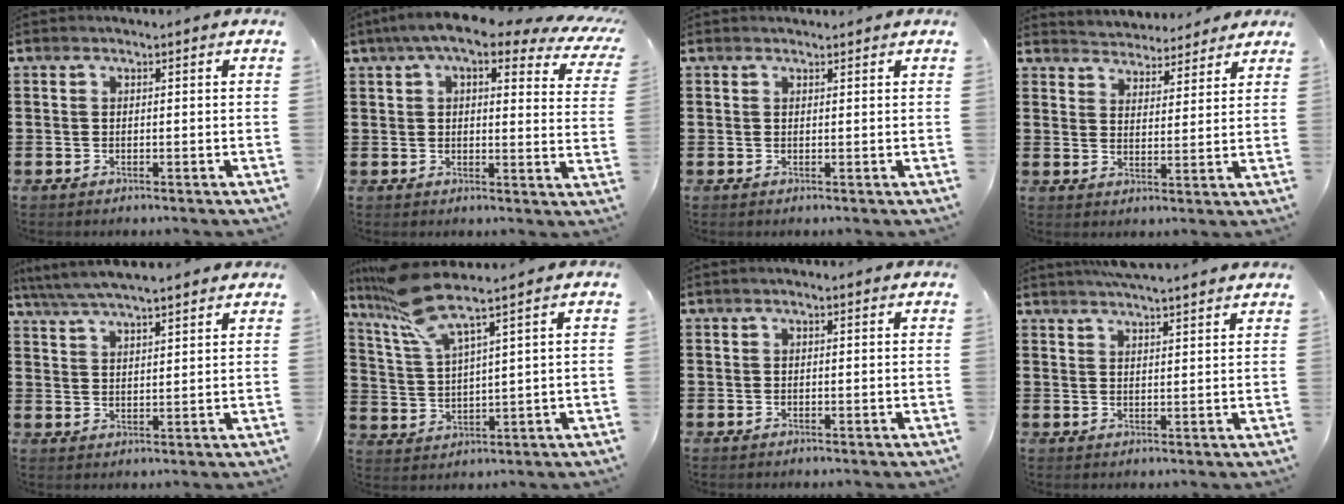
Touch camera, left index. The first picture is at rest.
{"total": 8.1, "force": [5.6, 1.8, 5.5], "torque": [-0.106, -0.015, 0.094]}
{"total": 0.7, "force": [0.6, 0.1, 0.0], "torque": [-0.002, 0.001, 0.013]}
{"total": 3.8, "force": [3.7, 0.5, -0.8], "torque": [-0.006, -0.020, 0.064]}
{"total": 4.8, "force": [4.4, 0.4, 1.9], "torque": [-0.051, -0.013, 0.078]}
{"total": 8.4, "force": [6.7, 0.7, 5.0], "torque": [-0.129, -0.023, 0.118]}
{"total": 0.7, "force": [0.4, 0.1, 0.6], "torque": [-0.011, 0.002, 0.008]}
{"total": 4.2, "force": [4.0, -0.3, 1.2], "torque": [-0.035, -0.012, 0.073]}